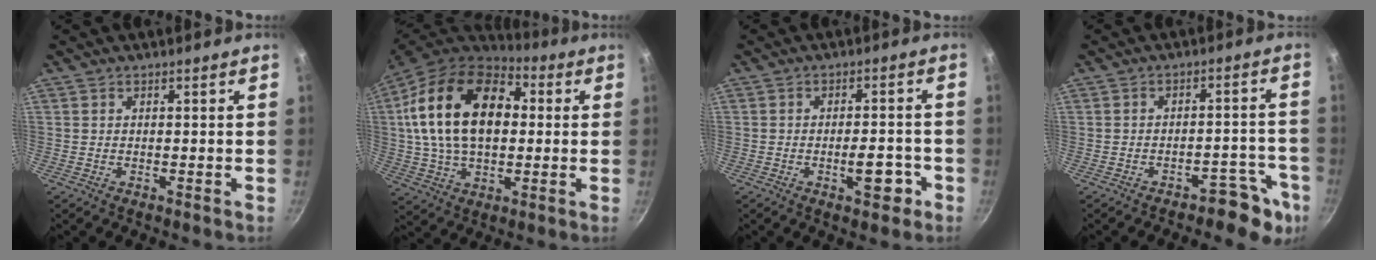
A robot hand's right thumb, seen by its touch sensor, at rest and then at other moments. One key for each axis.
{"total": 23.0, "fx": 3.6, "fy": 14.6, "fz": 17.5, "tx": -0.289, "ty": 0.022, "tz": 0.051}
{"total": 5.7, "fx": -2.3, "fy": 2.5, "fz": 4.5, "tx": -0.037, "ty": 0.017, "tz": -0.030}
{"total": 7.7, "fx": -5.0, "fy": 3.8, "fz": 4.5, "tx": -0.006, "ty": 0.059, "tz": -0.055}